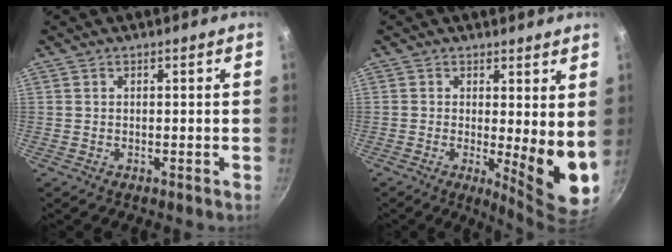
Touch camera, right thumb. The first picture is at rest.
{"total": 9.3, "force": [0.5, 2.7, 8.9], "torque": [-0.113, -0.034, 0.008]}